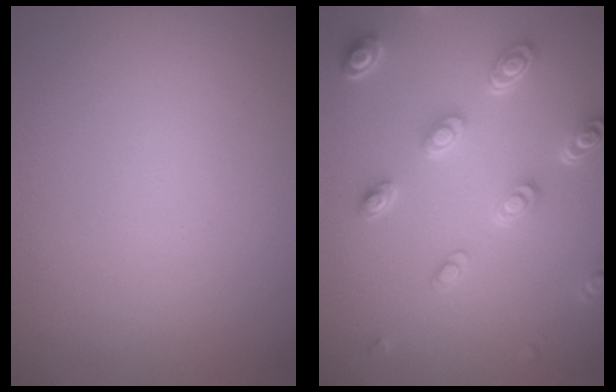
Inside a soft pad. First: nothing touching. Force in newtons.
{"total": 4.6, "press": 3.5, "slide": 3.0}